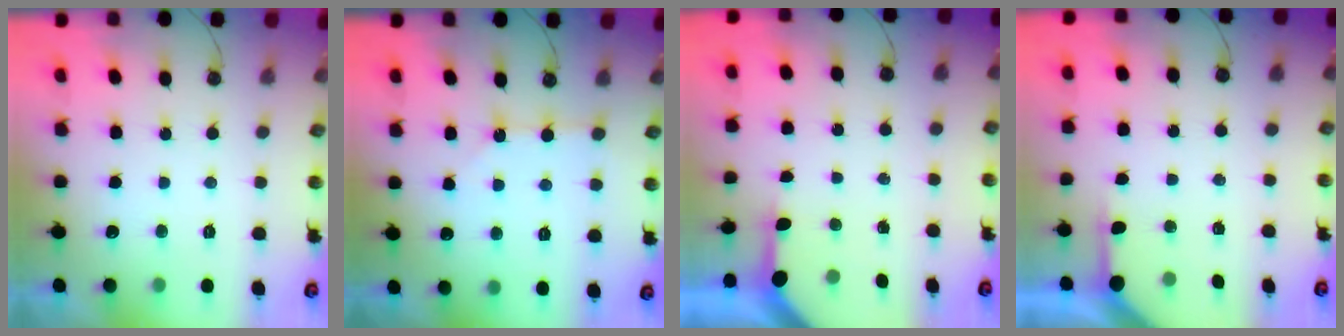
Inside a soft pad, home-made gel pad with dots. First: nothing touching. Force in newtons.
{"total": 3.8, "press": 3.8, "slide": 0.5}
{"total": 3.3, "press": 3.3, "slide": 0.4}
{"total": 4.2, "press": 4.1, "slide": 0.4}